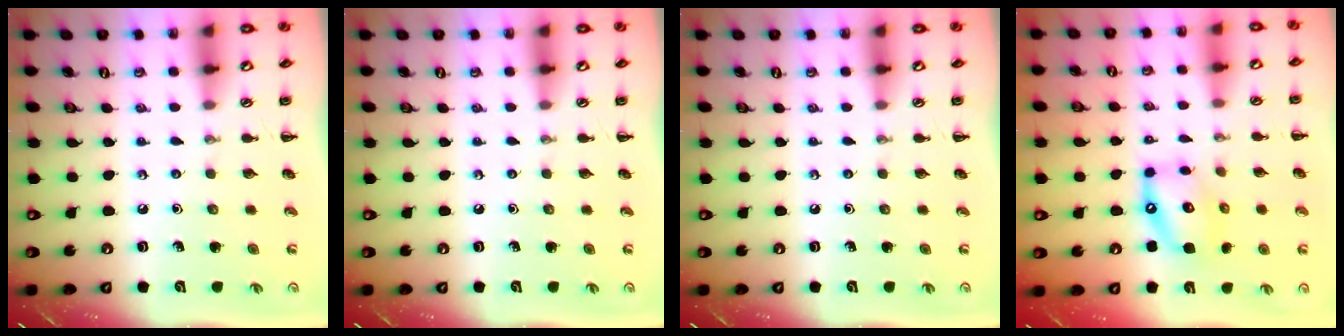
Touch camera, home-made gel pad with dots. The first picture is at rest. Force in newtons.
{"total": 0.0}
{"total": 0.0}
{"total": 13.2, "press": 12.9, "slide": 2.9}